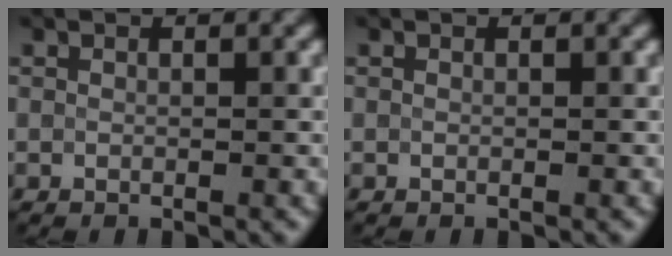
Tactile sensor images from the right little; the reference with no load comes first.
{"total": 0.0}